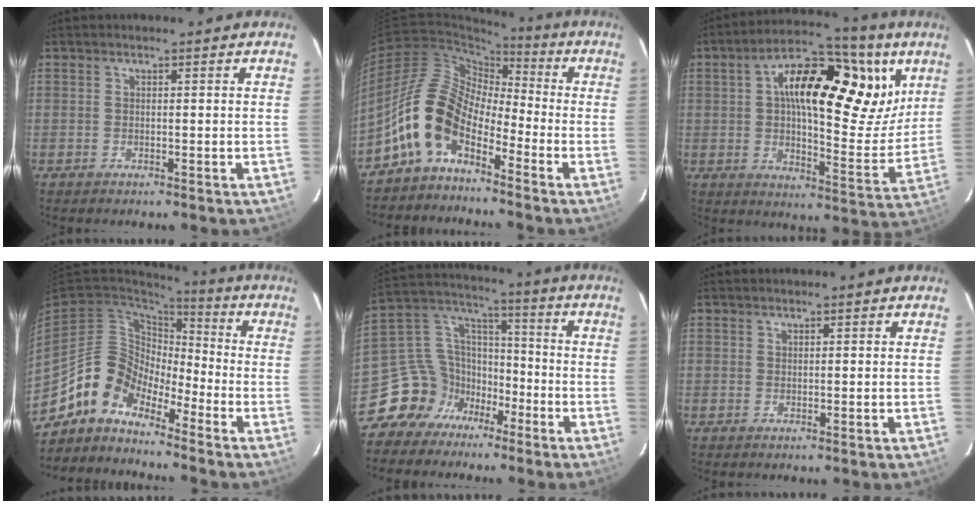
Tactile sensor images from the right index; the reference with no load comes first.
{"total": 12.0, "force": [-6.3, 6.6, 7.9], "torque": [-0.145, 0.014, -0.134]}
{"total": 21.8, "force": [8.3, 9.4, 17.8], "torque": [-0.264, 0.014, 0.118]}
{"total": 10.3, "force": [-8.0, 5.7, 3.2], "torque": [-0.061, 0.035, -0.169]}
{"total": 11.4, "force": [-7.4, 8.5, 2.0], "torque": [-0.052, 0.061, -0.135]}
{"total": 0.7, "force": [0.4, 0.5, 0.0], "torque": [0.002, 0.003, 0.006]}